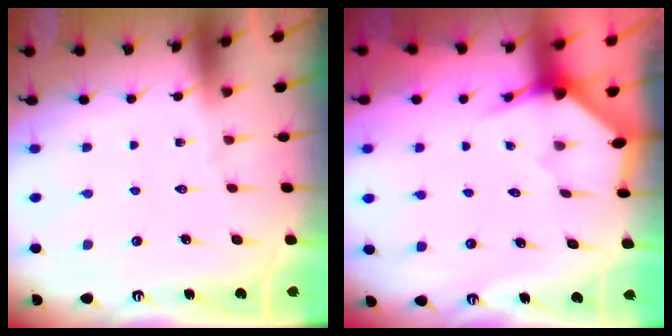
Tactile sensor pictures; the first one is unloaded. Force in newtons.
{"total": 2.8, "press": 2.8, "slide": 0.2}